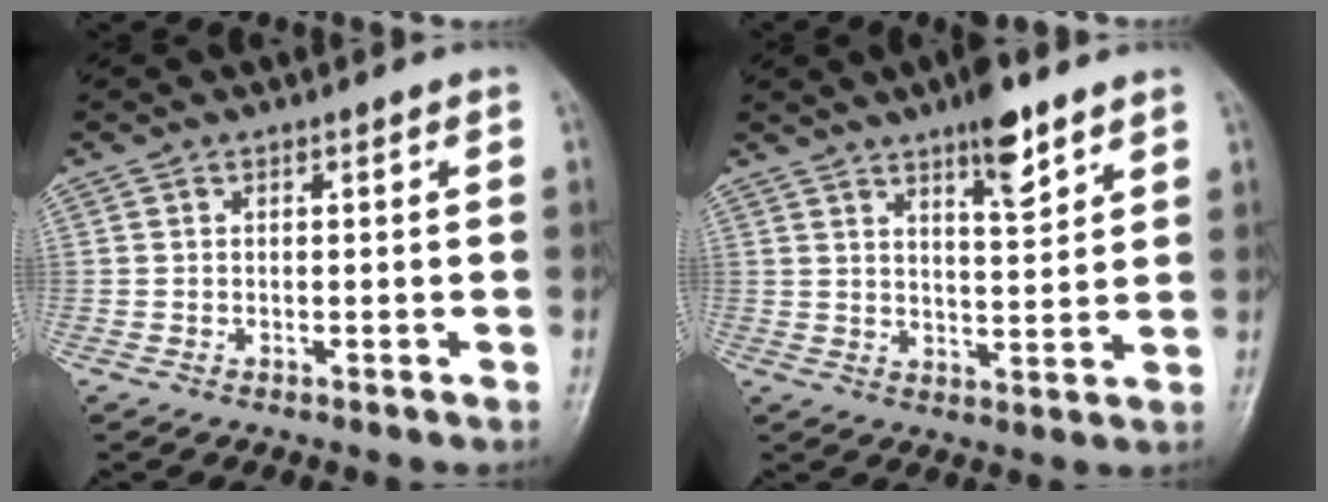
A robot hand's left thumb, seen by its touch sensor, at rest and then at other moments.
{"total": 8.1, "force": [5.3, 2.2, 5.7], "torque": [-0.076, -0.033, 0.083]}